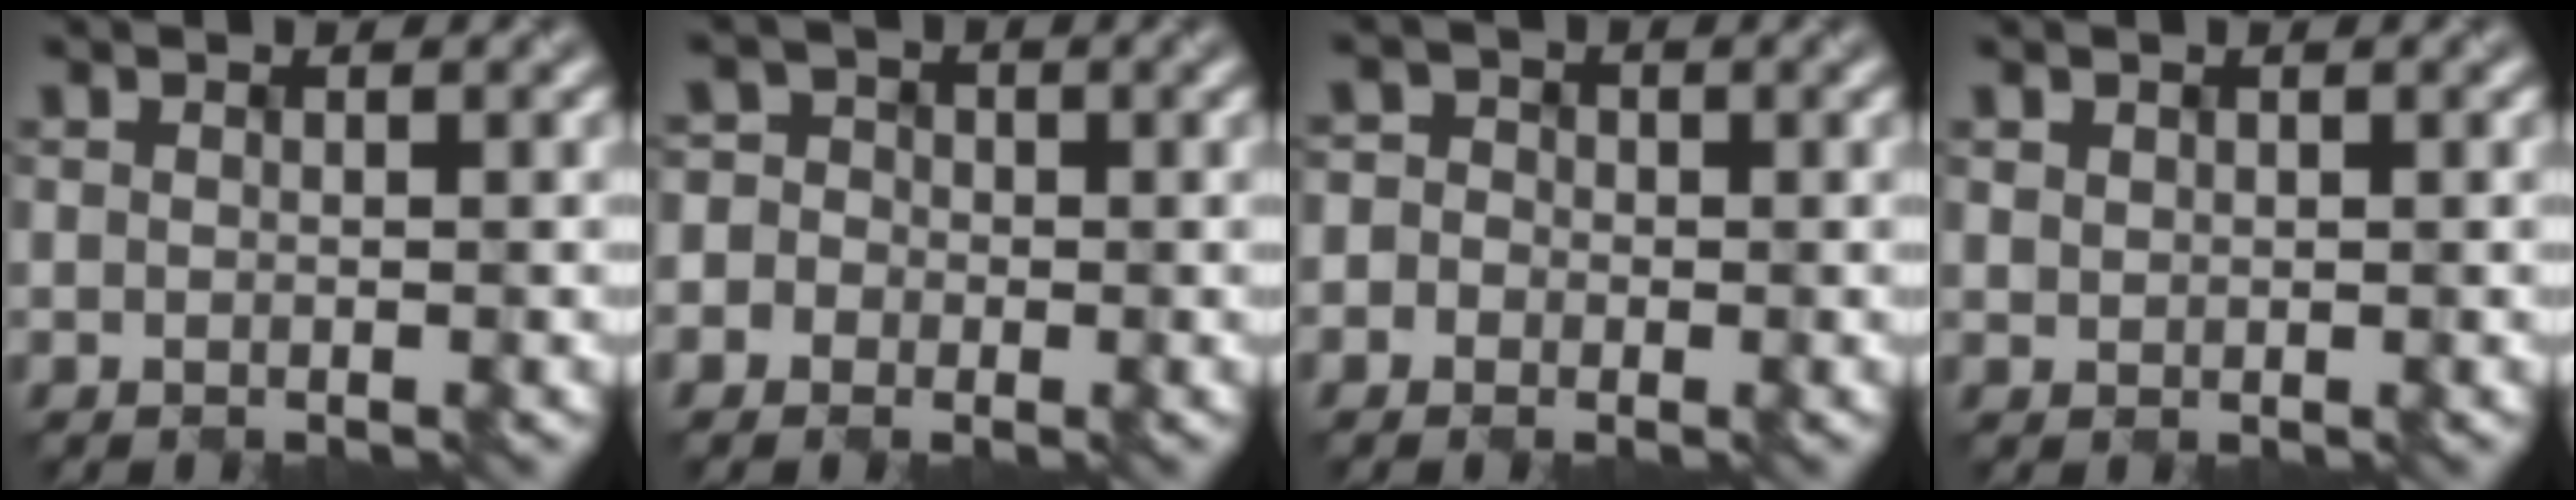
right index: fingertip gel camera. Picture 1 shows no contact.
{"total": 3.7, "force": [-0.2, 3.7, 0.5], "torque": [0.026, 0.029, -0.034]}
{"total": 2.8, "force": [-0.1, 2.7, 0.5], "torque": [0.017, 0.013, -0.026]}
{"total": 0.7, "force": [0.4, 0.5, 0.0], "torque": [-0.003, -0.001, 0.012]}